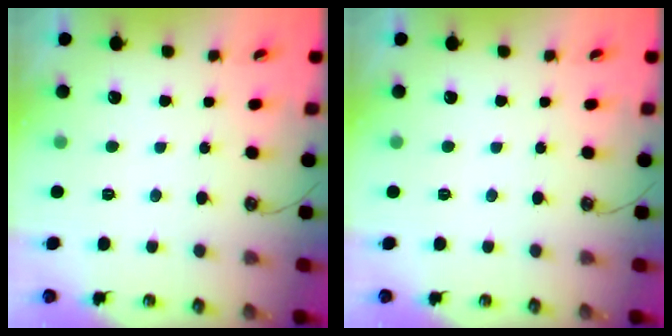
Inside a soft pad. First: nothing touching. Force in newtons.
{"total": 0.0}